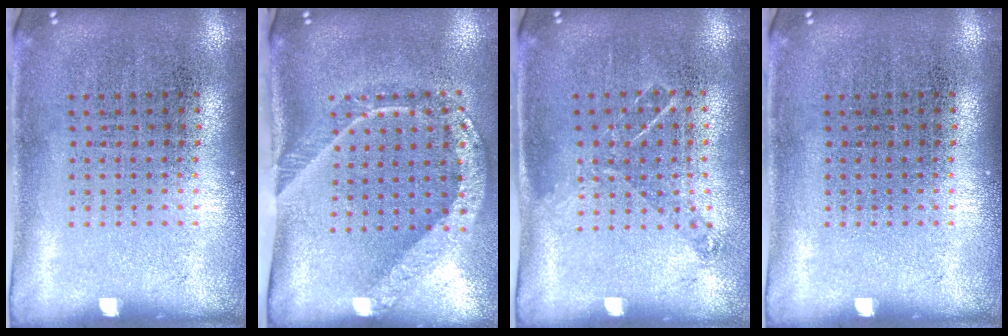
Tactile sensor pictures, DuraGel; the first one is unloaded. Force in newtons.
{"total": 2.3, "press": 1.5, "slide": 1.7}
{"total": 0.8, "press": 0.8, "slide": 0.2}
{"total": 0.0}